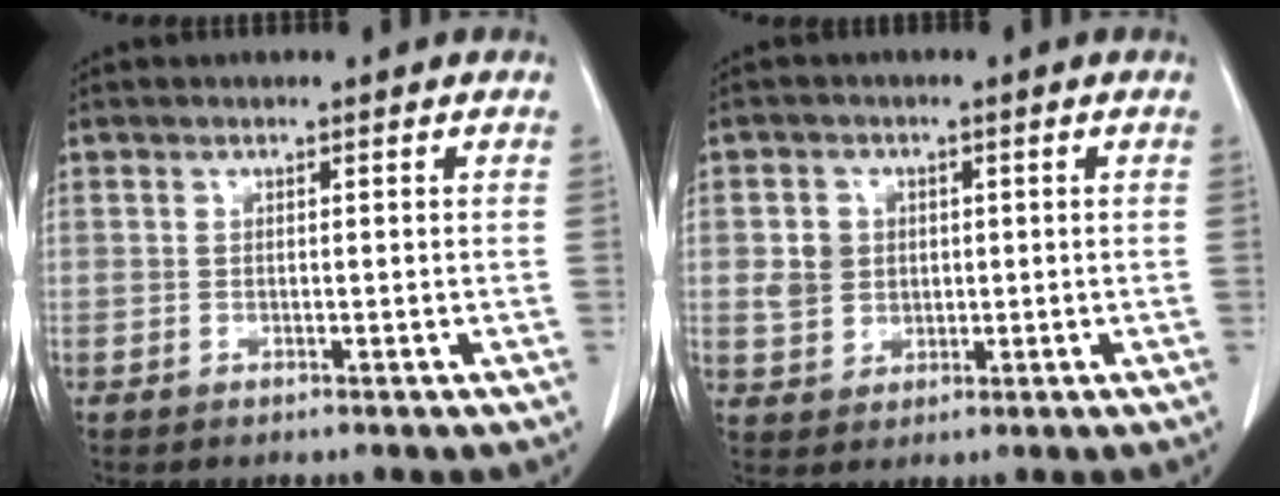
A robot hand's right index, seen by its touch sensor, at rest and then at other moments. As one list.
[{"total": 4.6, "force": [0.7, 4.2, 1.8], "torque": [-0.035, 0.015, 0.022]}]